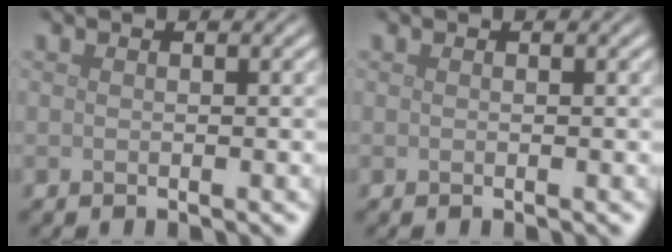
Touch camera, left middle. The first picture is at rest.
{"total": 0.0}